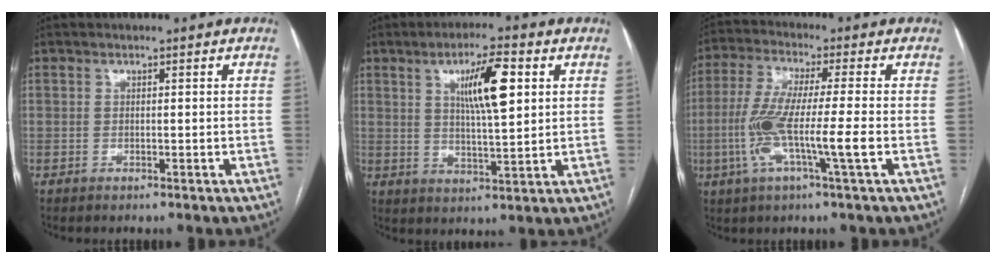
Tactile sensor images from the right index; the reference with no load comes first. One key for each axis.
{"total": 9.3, "fx": 3.2, "fy": 1.5, "fz": 8.6, "tx": -0.147, "ty": 0.005, "tz": 0.055}
{"total": 10.9, "fx": -2.5, "fy": -0.1, "fz": 10.6, "tx": -0.214, "ty": -0.008, "tz": -0.056}